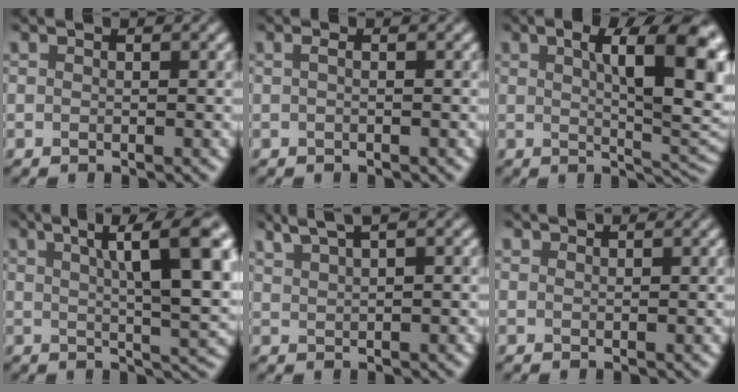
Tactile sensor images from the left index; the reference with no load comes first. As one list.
[{"total": 0.5, "force": [0.1, 0.1, 0.5], "torque": [-0.009, 0.001, -0.001]}, {"total": 11.1, "force": [2.5, 3.1, 10.3], "torque": [-0.124, 0.007, 0.041]}, {"total": 10.9, "force": [3.2, 2.5, 10.1], "torque": [-0.120, 0.012, 0.048]}, {"total": 3.1, "force": [2.6, 0.4, 1.6], "torque": [-0.023, 0.013, 0.044]}, {"total": 0.7, "force": [0.6, -0.1, -0.2], "torque": [-0.001, 0.002, 0.009]}]